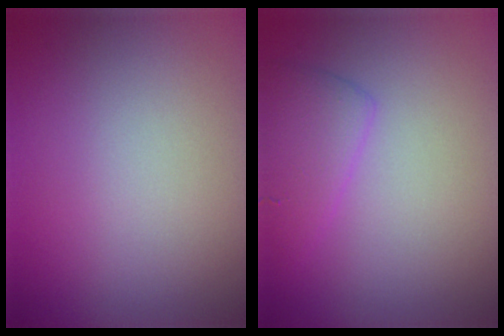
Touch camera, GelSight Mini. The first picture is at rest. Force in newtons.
{"total": 2.6, "press": 2.6, "slide": 0.2}